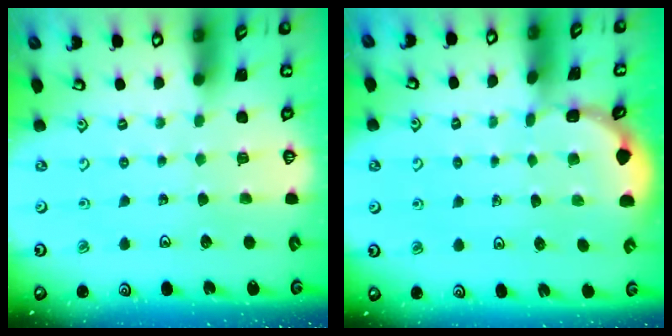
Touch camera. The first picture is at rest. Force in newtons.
{"total": 2.4, "press": 2.4, "slide": 0.3}